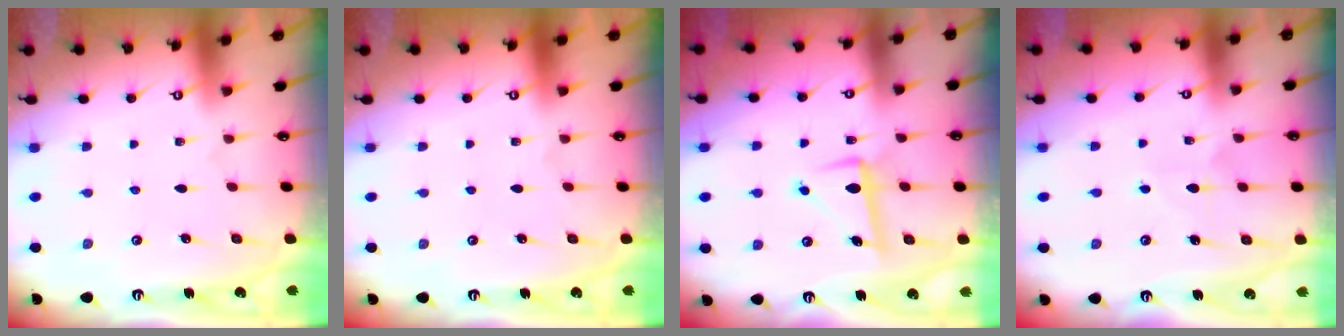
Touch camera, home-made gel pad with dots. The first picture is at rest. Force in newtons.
{"total": 0.0}
{"total": 6.8, "press": 6.6, "slide": 1.5}
{"total": 4.6, "press": 4.5, "slide": 0.8}